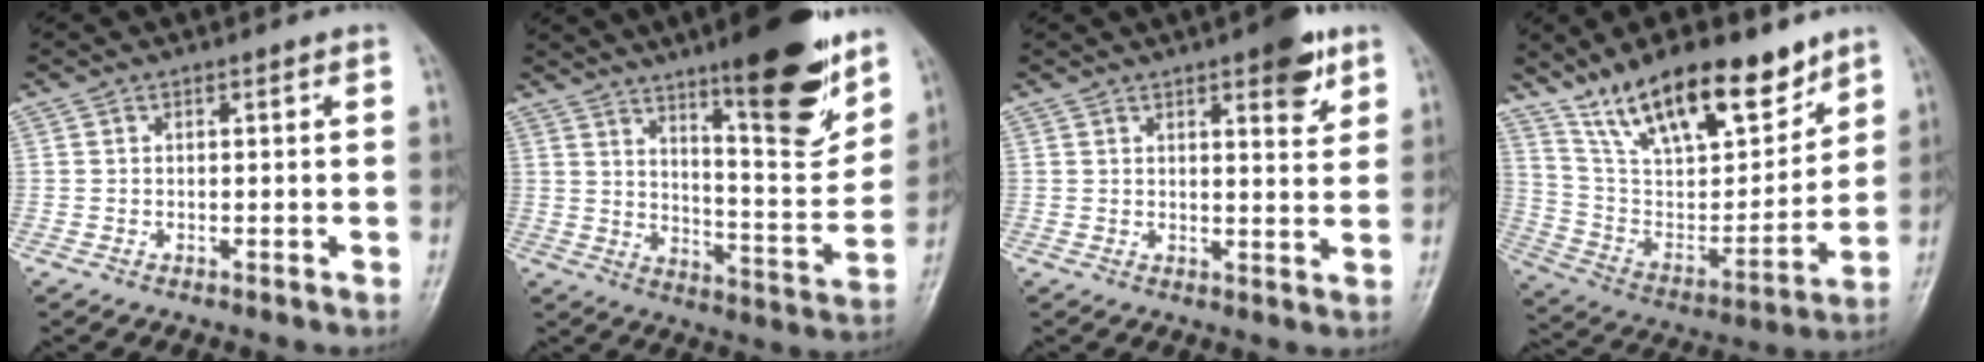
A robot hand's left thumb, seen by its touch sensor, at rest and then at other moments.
{"total": 19.1, "force": [12.3, 4.2, 14.0], "torque": [-0.164, -0.077, 0.190]}
{"total": 7.5, "force": [4.3, 2.5, 5.6], "torque": [-0.057, -0.020, 0.051]}
{"total": 22.3, "force": [15.4, 8.4, 13.7], "torque": [-0.187, -0.063, 0.278]}